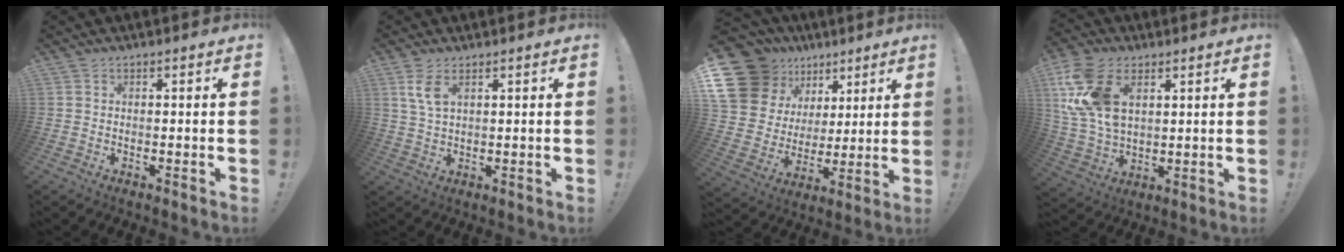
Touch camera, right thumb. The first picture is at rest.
{"total": 5.1, "force": [2.5, 2.0, 4.0], "torque": [-0.068, -0.008, 0.044]}
{"total": 18.7, "force": [9.7, 14.0, 7.7], "torque": [-0.134, -0.058, 0.209]}
{"total": 16.5, "force": [6.4, 10.4, 11.1], "torque": [-0.238, -0.013, 0.122]}